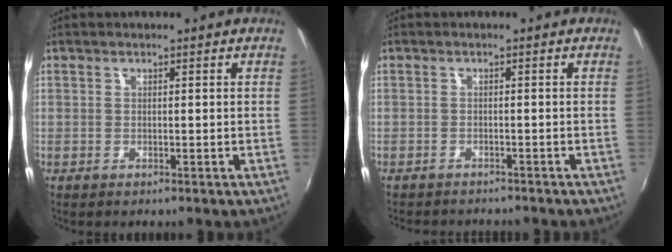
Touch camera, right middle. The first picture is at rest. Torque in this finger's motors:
{"motor_torque": [0.21, -0.47, 0.05, 0.03]}